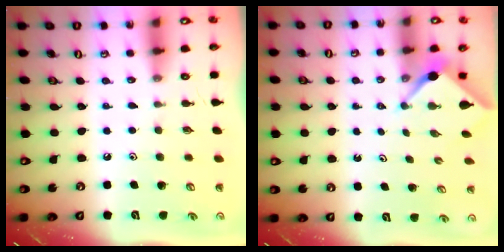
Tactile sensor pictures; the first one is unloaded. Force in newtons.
{"total": 2.5, "press": 2.5, "slide": 0.2}